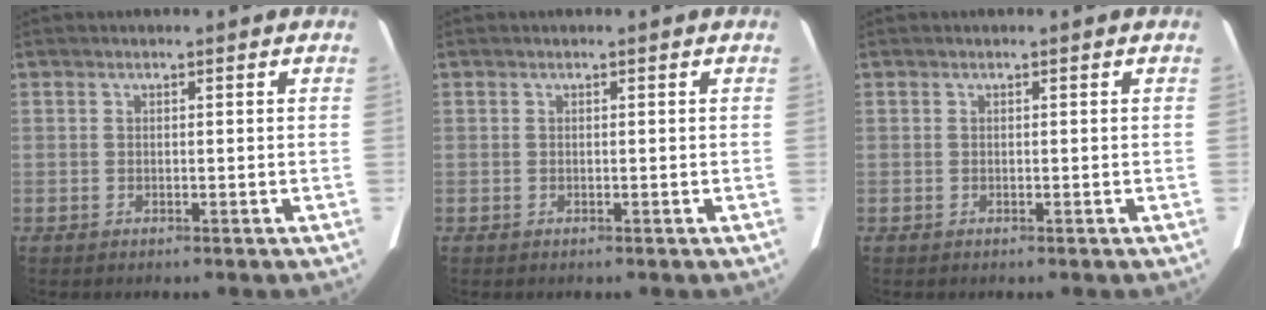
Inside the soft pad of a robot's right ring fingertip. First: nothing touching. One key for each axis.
{"total": 0.0}
{"total": 0.0}